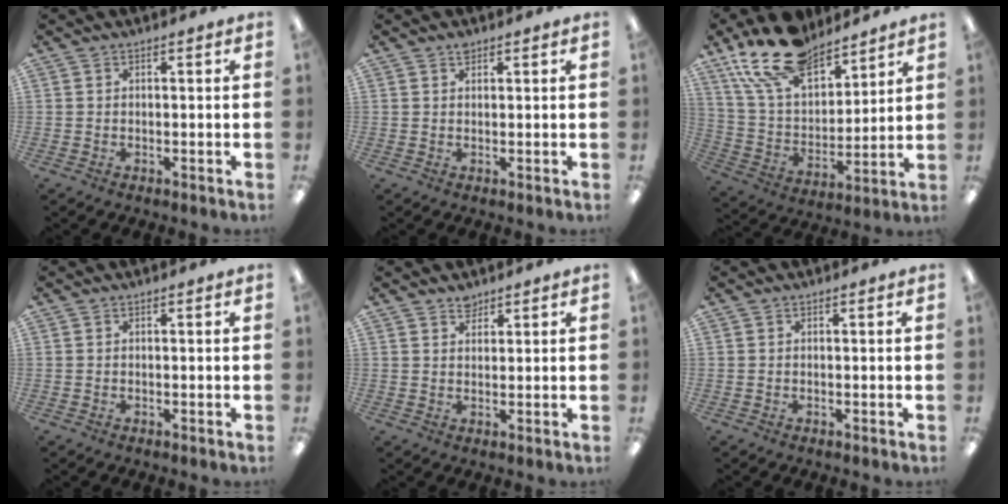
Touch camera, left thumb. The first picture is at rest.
{"total": 1.4, "force": [1.1, 0.6, 0.5], "torque": [-0.004, -0.004, 0.019]}
{"total": 20.1, "force": [14.9, 9.8, 9.3], "torque": [-0.180, -0.078, 0.272]}
{"total": 0.0}
{"total": 2.6, "force": [2.3, 1.1, 0.2], "torque": [0.002, -0.010, 0.043]}
{"total": 0.0}